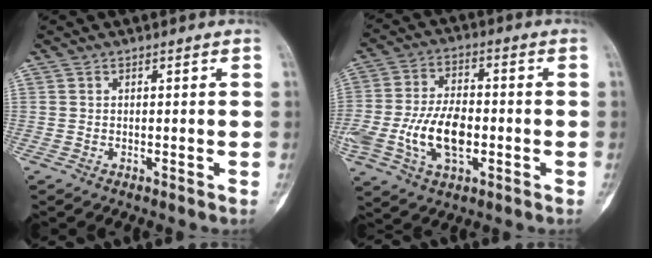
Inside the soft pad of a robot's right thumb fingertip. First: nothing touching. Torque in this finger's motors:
{"motor_torque": [2.09, 1.94, 1.71, -0.70, 0.23]}